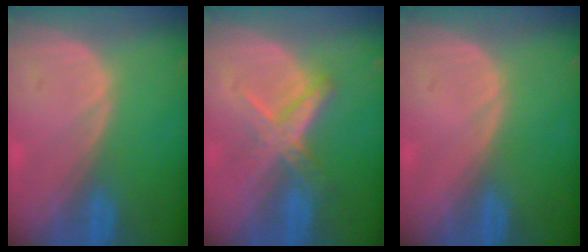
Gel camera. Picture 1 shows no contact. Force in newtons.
{"total": 6.0, "press": 5.4, "slide": 2.5}
{"total": 0.0}